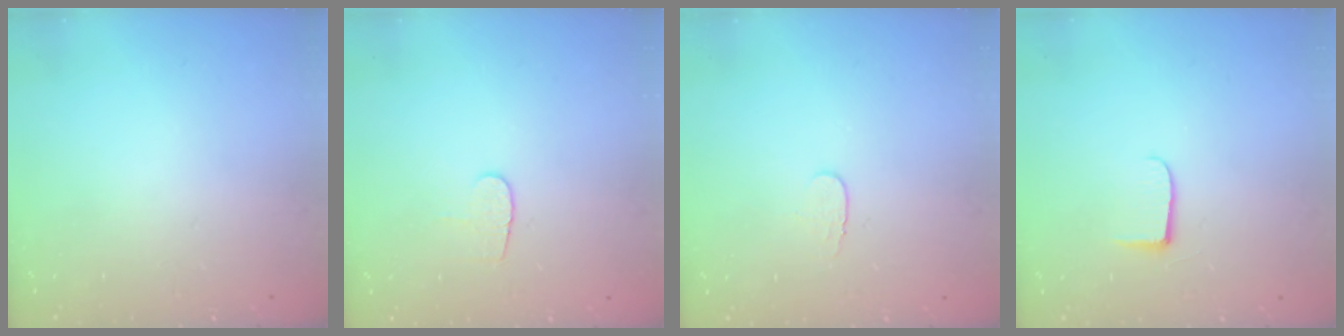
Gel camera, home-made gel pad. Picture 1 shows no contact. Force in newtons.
{"total": 5.1, "press": 5.1, "slide": 0.5}
{"total": 3.9, "press": 3.9, "slide": 0.4}
{"total": 6.1, "press": 6.1, "slide": 0.6}